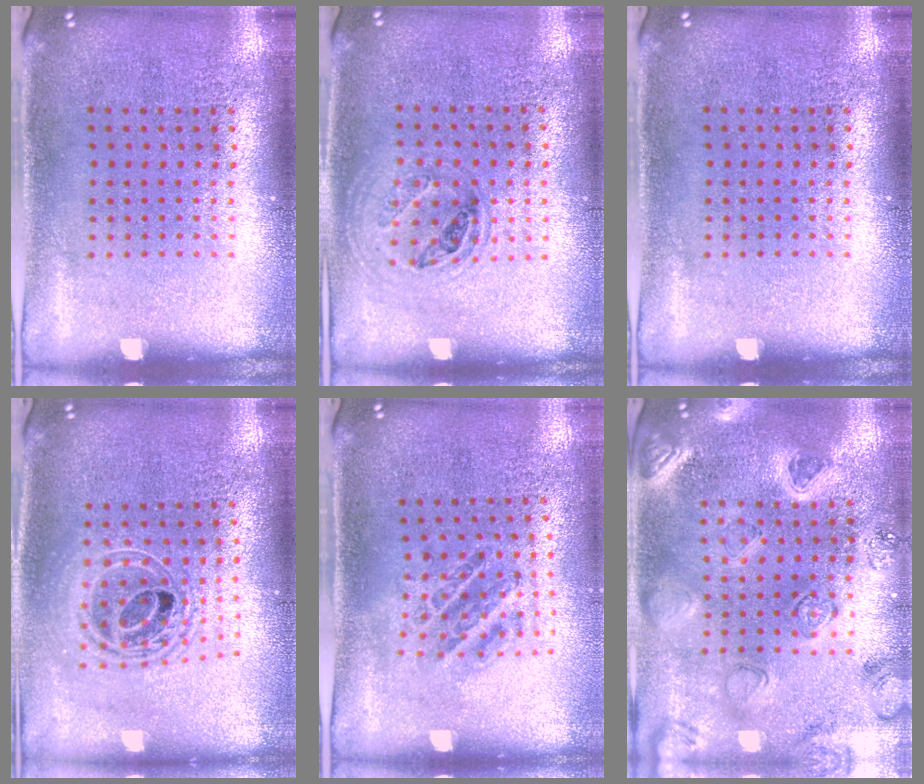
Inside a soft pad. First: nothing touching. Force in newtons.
{"total": 0.9, "press": 0.9, "slide": 0.2}
{"total": 0.0}
{"total": 1.8, "press": 1.4, "slide": 1.1}
{"total": 1.0, "press": 1.0, "slide": 0.1}
{"total": 2.1, "press": 2.1, "slide": 0.2}